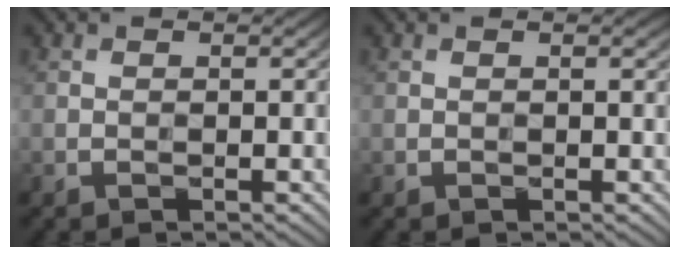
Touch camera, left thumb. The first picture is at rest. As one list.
[{"total": 0.8, "force": [0.4, 0.2, 0.6], "torque": [-0.011, 0.001, 0.009]}]